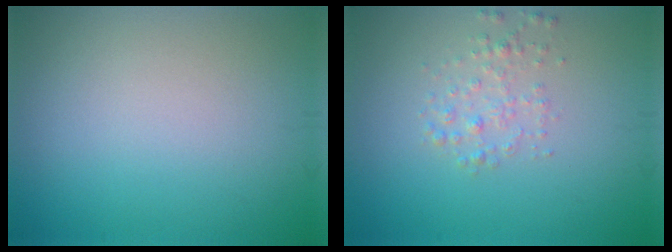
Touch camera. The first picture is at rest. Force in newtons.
{"total": 1.7, "press": 1.7, "slide": 0.1}